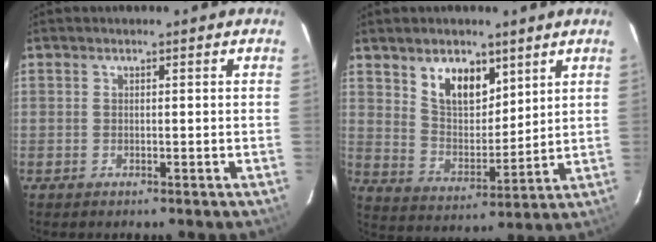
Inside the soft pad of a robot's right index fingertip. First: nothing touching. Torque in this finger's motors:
{"motor_torque": [0.24, 0.32, 0.08, 0.06]}